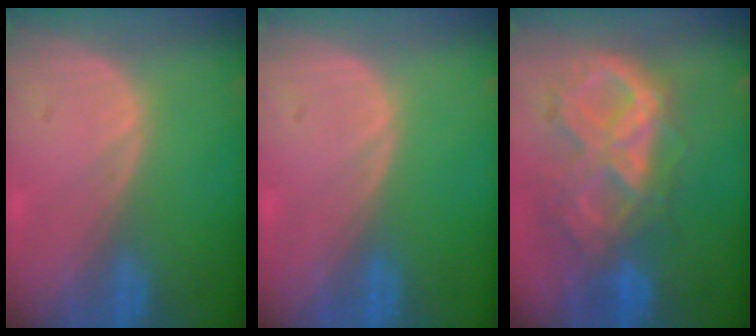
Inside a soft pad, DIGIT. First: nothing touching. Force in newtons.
{"total": 0.0}
{"total": 10.5, "press": 9.0, "slide": 5.5}